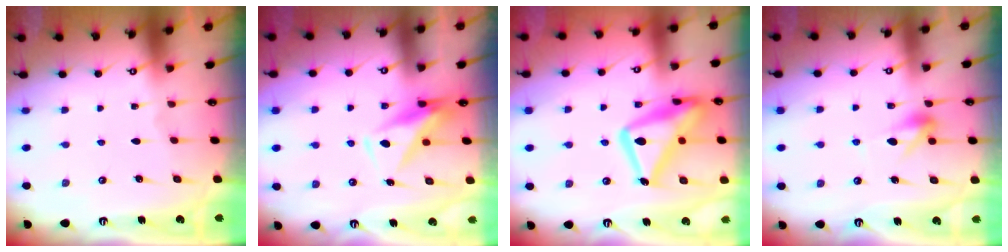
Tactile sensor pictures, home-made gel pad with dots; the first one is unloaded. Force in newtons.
{"total": 8.1, "press": 8.0, "slide": 1.4}
{"total": 20.4, "press": 20.4, "slide": 1.7}
{"total": 7.2, "press": 7.2, "slide": 0.6}